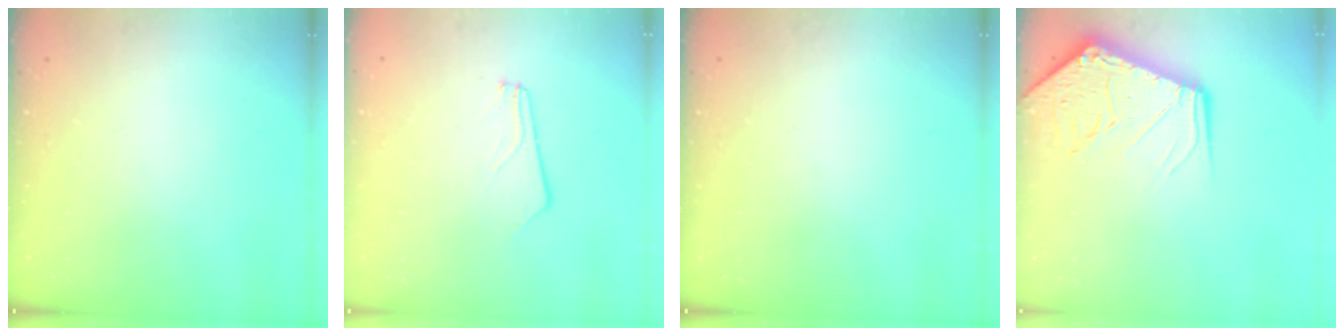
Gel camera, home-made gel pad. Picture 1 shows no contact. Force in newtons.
{"total": 2.7, "press": 2.7, "slide": 0.4}
{"total": 0.0}
{"total": 13.0, "press": 13.0, "slide": 1.5}